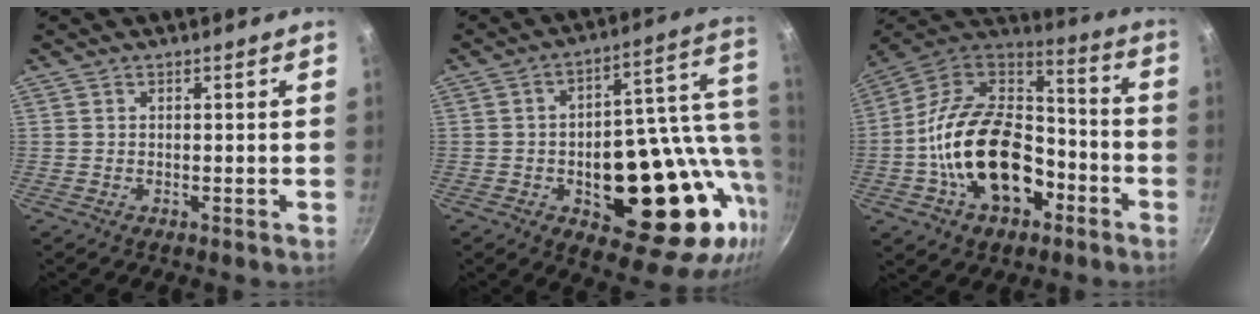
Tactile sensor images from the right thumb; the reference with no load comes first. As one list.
[{"total": 26.5, "force": [-2.0, 13.9, 22.5], "torque": [-0.248, 0.011, -0.016]}, {"total": 24.4, "force": [-7.4, 16.0, 16.8], "torque": [-0.264, 0.066, -0.127]}]